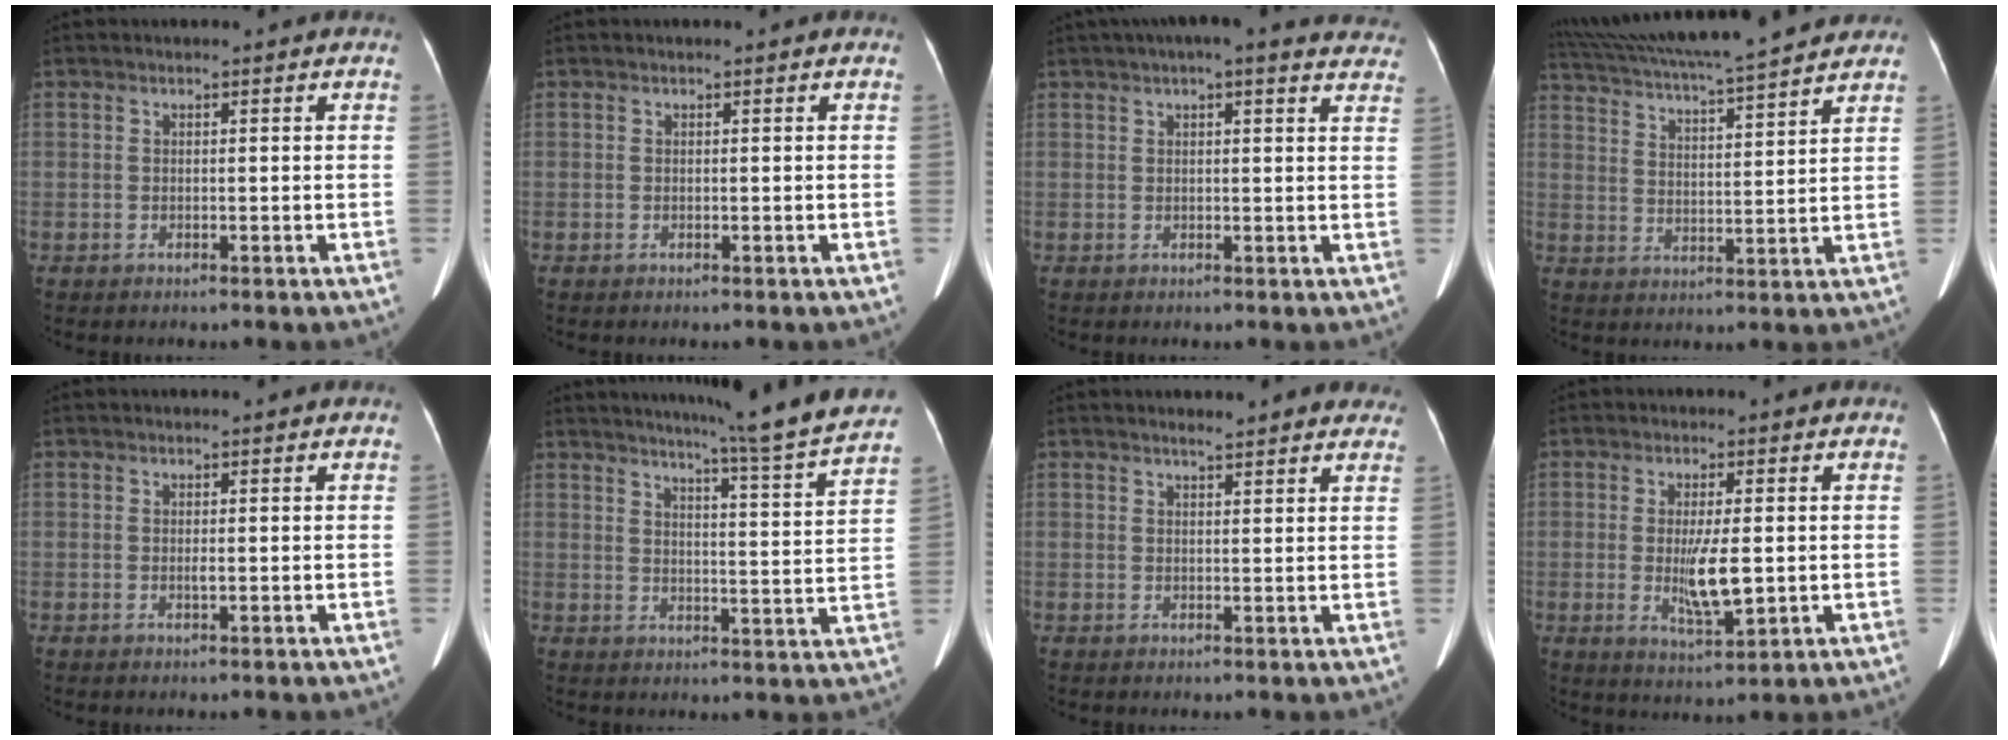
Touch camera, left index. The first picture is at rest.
{"total": 0.0}
{"total": 15.5, "force": [13.1, 3.3, 7.7], "torque": [-0.099, 0.035, 0.148]}
{"total": 20.3, "force": [18.0, 1.2, 9.2], "torque": [-0.166, 0.034, 0.271]}
{"total": 0.6, "force": [0.0, 0.0, 0.6], "torque": [-0.012, -0.002, 0.002]}
{"total": 16.3, "force": [14.6, -2.5, 6.9], "torque": [-0.111, -0.057, 0.177]}
{"total": 6.3, "force": [5.7, 1.2, 2.3], "torque": [-0.020, 0.007, 0.058]}
{"total": 6.4, "force": [-0.3, 1.4, 6.2], "torque": [-0.115, -0.015, 0.000]}